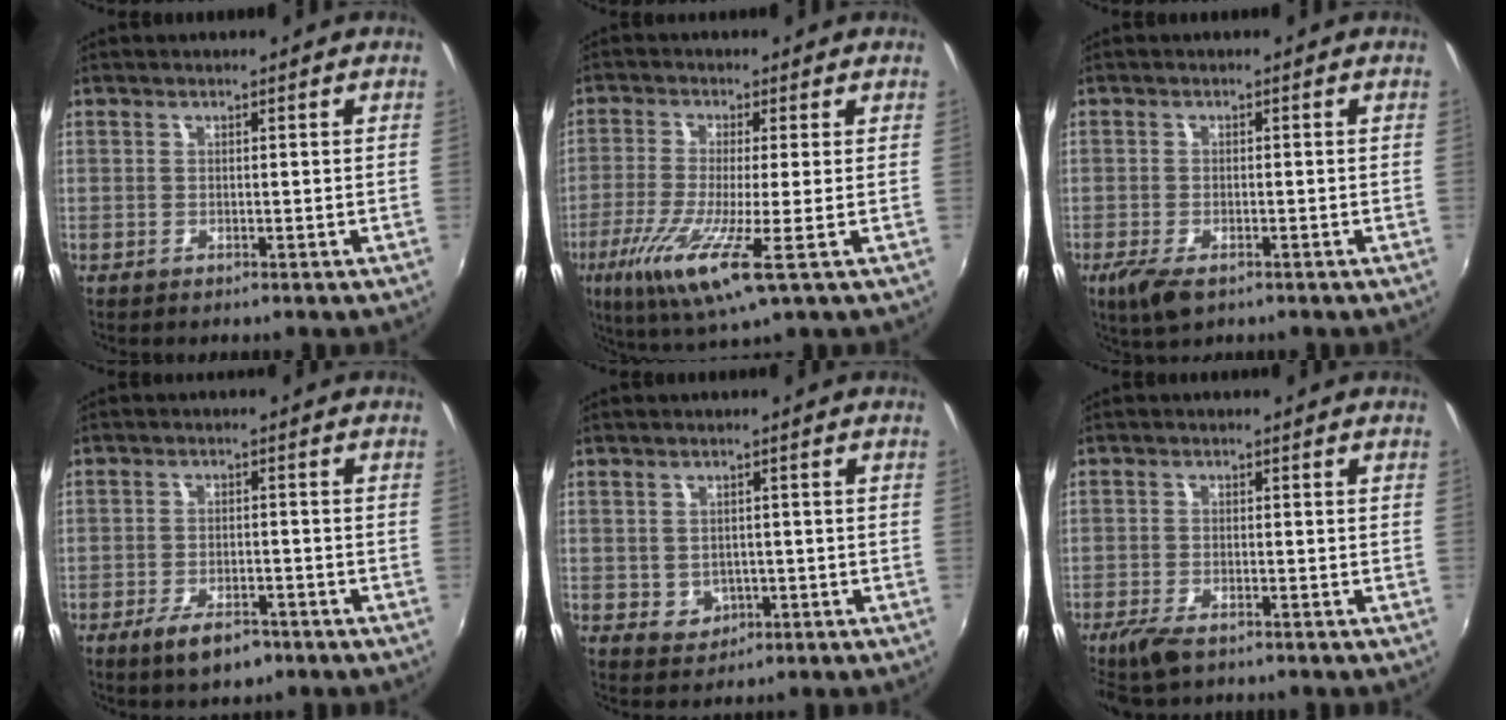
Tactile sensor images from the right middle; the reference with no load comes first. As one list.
[{"total": 11.8, "force": [-4.7, 0.6, 10.9], "torque": [-0.235, -0.037, -0.085]}, {"total": 5.2, "force": [-3.1, 2.1, 3.6], "torque": [-0.084, -0.017, -0.055]}, {"total": 6.8, "force": [-4.5, 2.9, 4.2], "torque": [-0.095, -0.010, -0.071]}, {"total": 3.9, "force": [-0.7, 3.6, 1.4], "torque": [-0.032, 0.005, 0.002]}, {"total": 5.1, "force": [-3.8, 1.7, 2.9], "torque": [-0.077, -0.014, -0.072]}]